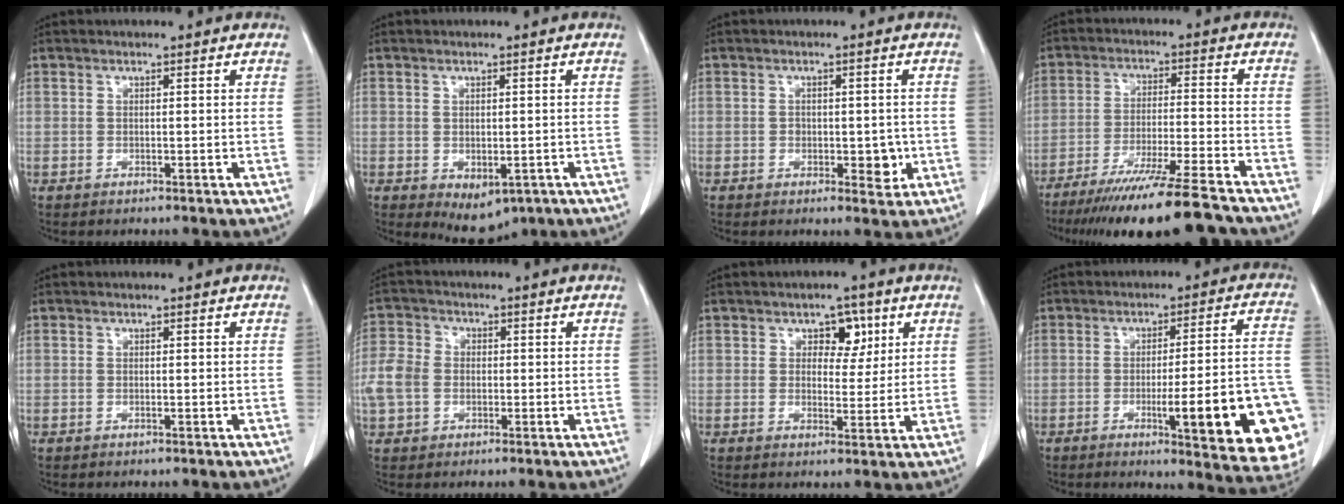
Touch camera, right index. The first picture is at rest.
{"total": 5.3, "force": [-2.5, 3.0, 3.5], "torque": [-0.043, -0.007, -0.022]}
{"total": 3.9, "force": [-0.9, 2.4, 2.9], "torque": [-0.029, 0.001, -0.007]}
{"total": 16.7, "force": [-13.9, -0.5, 9.2], "torque": [-0.142, -0.037, -0.222]}
{"total": 0.0}
{"total": 5.7, "force": [-0.8, 4.7, 3.1], "torque": [-0.083, 0.015, -0.019]}
{"total": 4.6, "force": [2.0, 3.0, 2.9], "torque": [-0.031, 0.008, 0.029]}
{"total": 19.4, "force": [-6.3, 1.9, 18.3], "torque": [-0.143, 0.010, -0.069]}